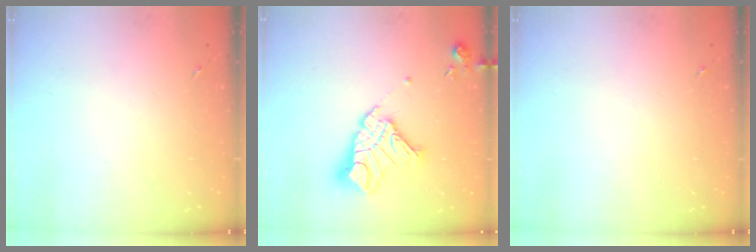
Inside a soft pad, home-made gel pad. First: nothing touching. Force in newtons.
{"total": 15.8, "press": 15.7, "slide": 1.9}
{"total": 0.0}